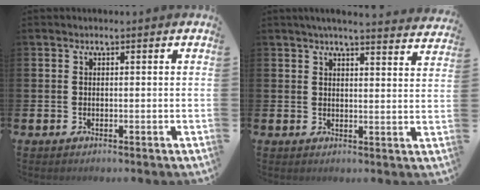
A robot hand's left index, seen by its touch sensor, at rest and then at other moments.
{"total": 4.4, "force": [4.2, -0.4, 1.2], "torque": [-0.020, -0.027, 0.072]}